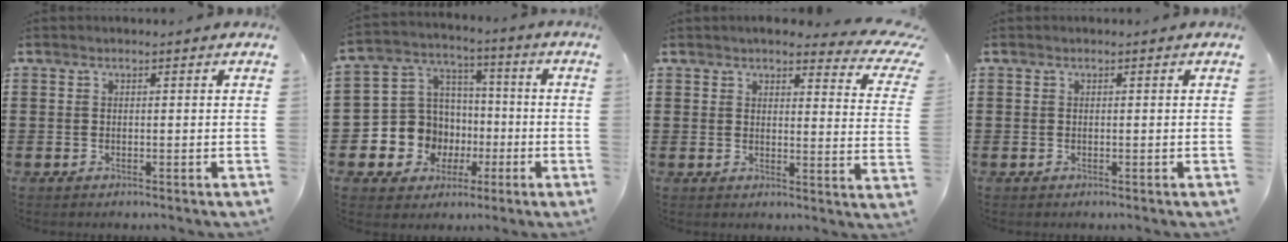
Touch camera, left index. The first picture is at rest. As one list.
[{"total": 9.5, "force": [-2.1, 9.1, 1.8], "torque": [-0.096, 0.001, -0.036]}, {"total": 4.8, "force": [4.1, 0.7, 2.4], "torque": [-0.047, -0.023, 0.068]}, {"total": 0.0}]